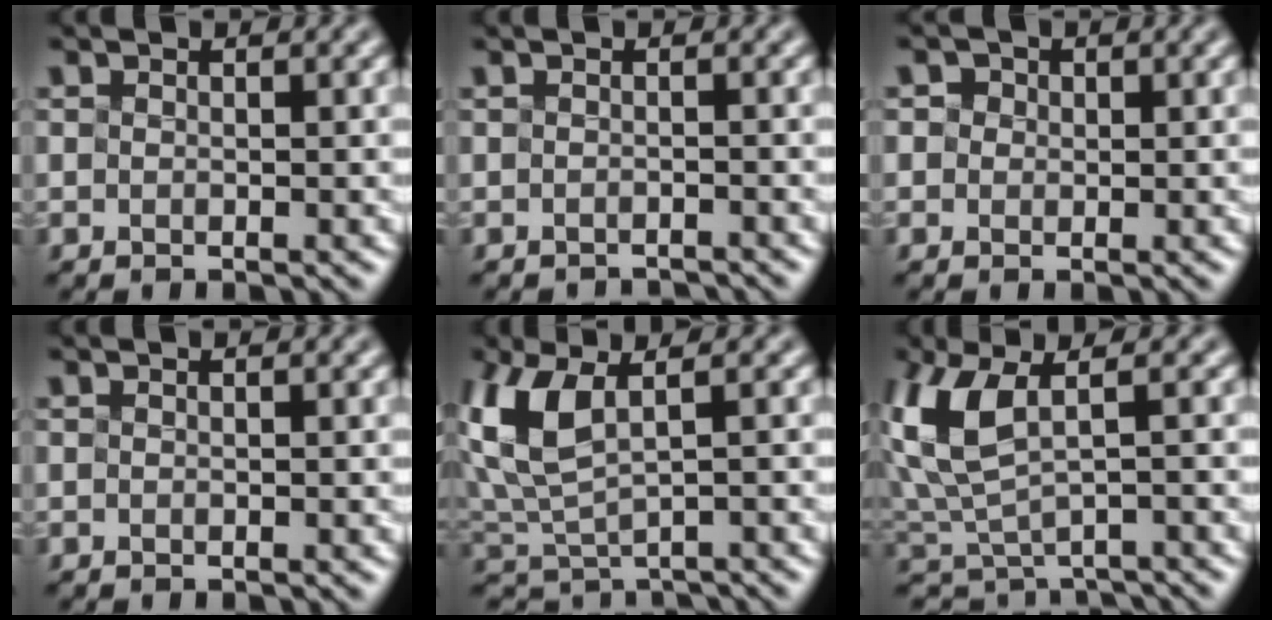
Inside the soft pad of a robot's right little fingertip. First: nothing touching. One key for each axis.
{"total": 2.2, "fx": -2.2, "fy": -0.1, "fz": 0.5, "tx": 0.002, "ty": -0.013, "tz": -0.028}
{"total": 0.6, "fx": 0.2, "fy": 0.4, "fz": -0.3, "tx": 0.009, "ty": 0.000, "tz": 0.002}
{"total": 0.0}
{"total": 5.4, "fx": 1.7, "fy": 2.5, "fz": 4.5, "tx": -0.120, "ty": -0.014, "tz": 0.049}
{"total": 6.2, "fx": 1.3, "fy": 3.0, "fz": 5.3, "tx": -0.136, "ty": -0.020, "tz": 0.039}